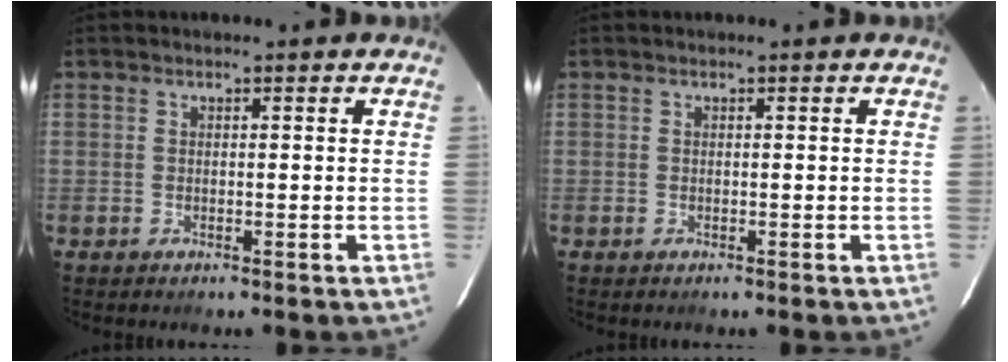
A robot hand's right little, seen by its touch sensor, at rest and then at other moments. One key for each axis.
{"total": 0.0}